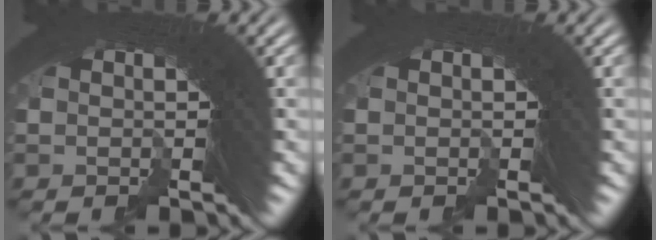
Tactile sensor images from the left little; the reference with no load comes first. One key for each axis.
{"total": 0.0}